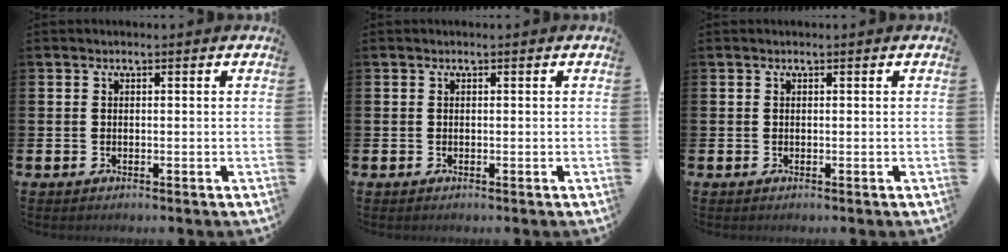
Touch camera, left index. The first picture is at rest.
{"total": 0.0}
{"total": 0.0}